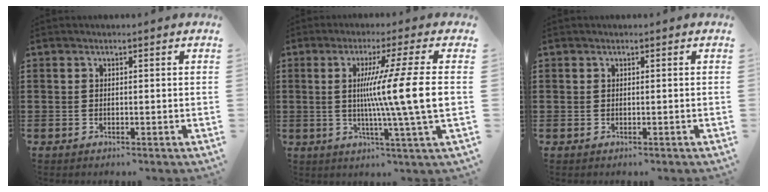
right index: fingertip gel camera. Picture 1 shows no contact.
{"total": 12.1, "force": [0.2, -1.2, 12.0], "torque": [-0.216, -0.015, -0.010]}
{"total": 0.0}